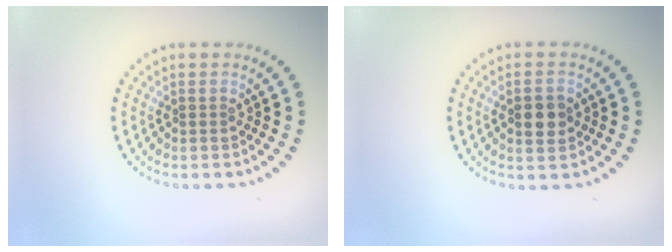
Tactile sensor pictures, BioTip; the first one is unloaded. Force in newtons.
{"total": 3.0, "press": 3.0, "slide": 0.2}